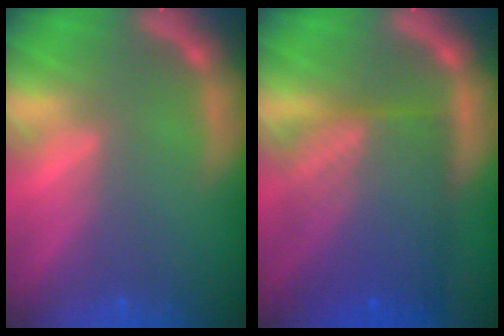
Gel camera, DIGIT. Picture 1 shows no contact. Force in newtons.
{"total": 10.1}